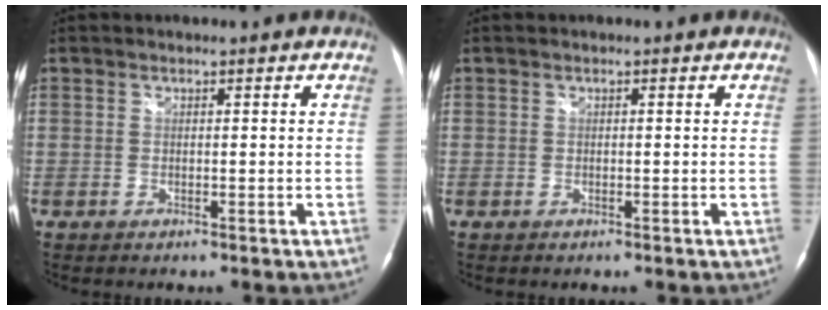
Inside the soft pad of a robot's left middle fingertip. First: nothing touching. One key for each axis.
{"total": 0.0}